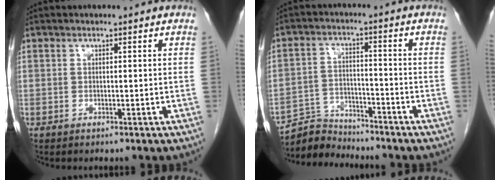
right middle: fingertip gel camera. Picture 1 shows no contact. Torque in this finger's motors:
{"motor_torque": [0.06, -0.02, -0.04, -0.04]}